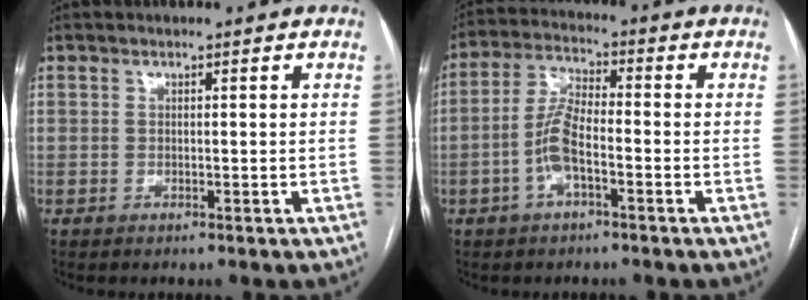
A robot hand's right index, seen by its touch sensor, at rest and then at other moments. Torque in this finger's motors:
{"motor_torque": [1.00, -0.25, 0.48, 0.11]}